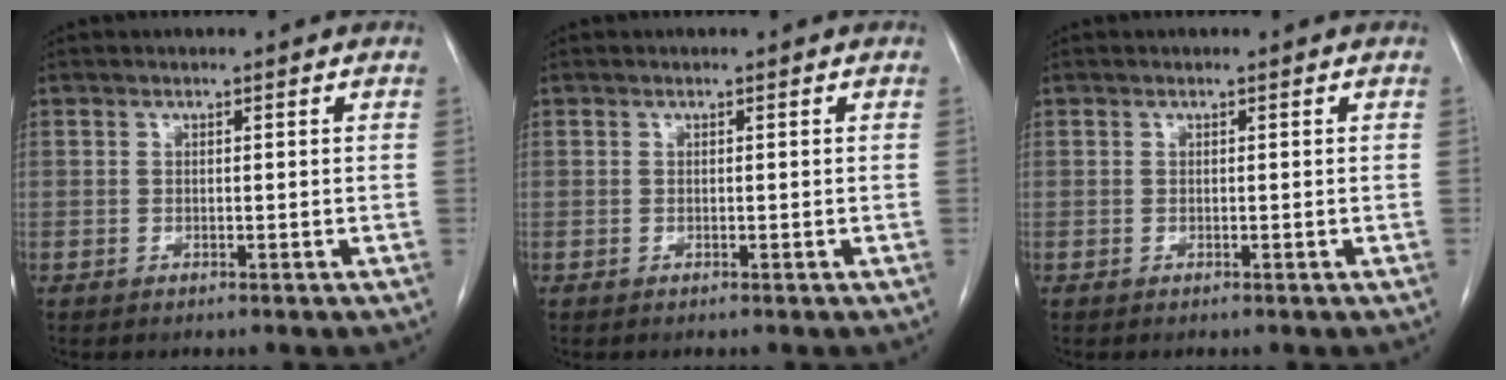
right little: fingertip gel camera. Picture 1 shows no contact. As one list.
[{"total": 0.0}, {"total": 0.0}]